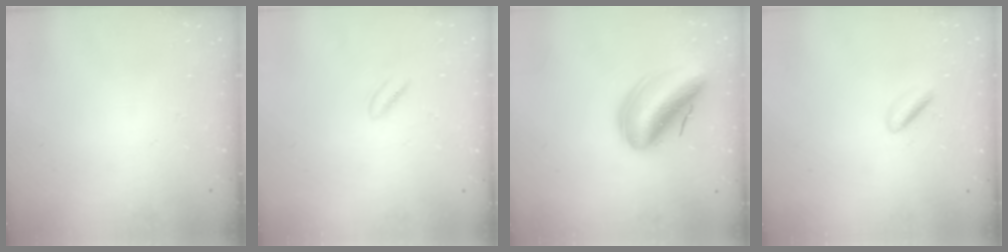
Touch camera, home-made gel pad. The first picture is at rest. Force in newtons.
{"total": 1.4, "press": 1.0, "slide": 0.9}
{"total": 15.6, "press": 15.3, "slide": 3.3}
{"total": 2.1, "press": 2.0, "slide": 0.7}